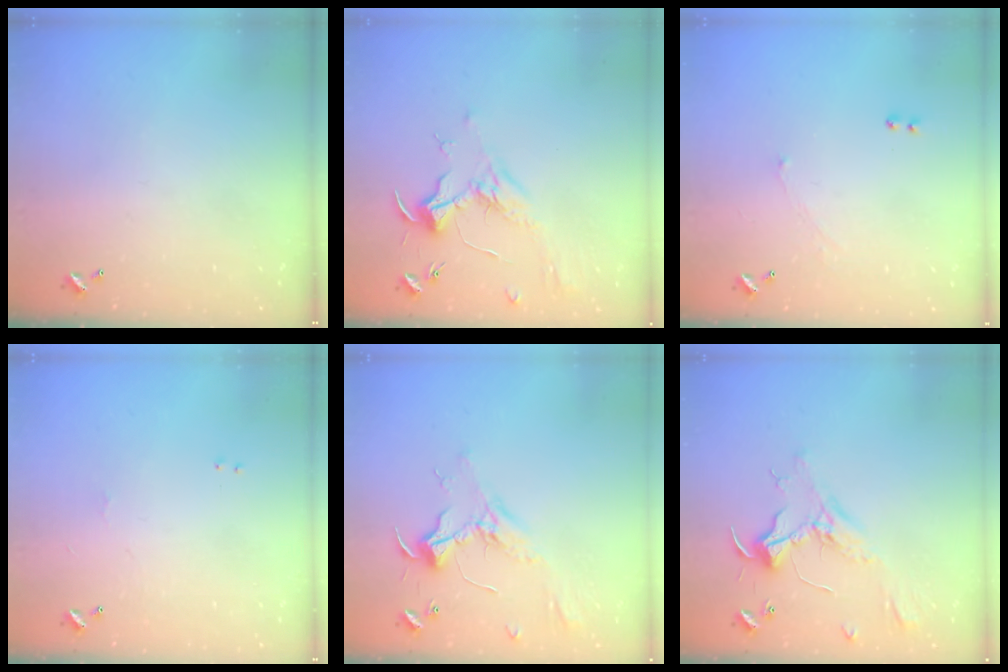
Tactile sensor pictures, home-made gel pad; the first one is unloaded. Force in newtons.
{"total": 1.8, "press": 1.7, "slide": 0.8}
{"total": 1.0, "press": 0.7, "slide": 0.6}
{"total": 1.8, "press": 1.8, "slide": 0.6}
{"total": 2.3, "press": 2.2, "slide": 0.7}
{"total": 2.3, "press": 2.2, "slide": 0.8}